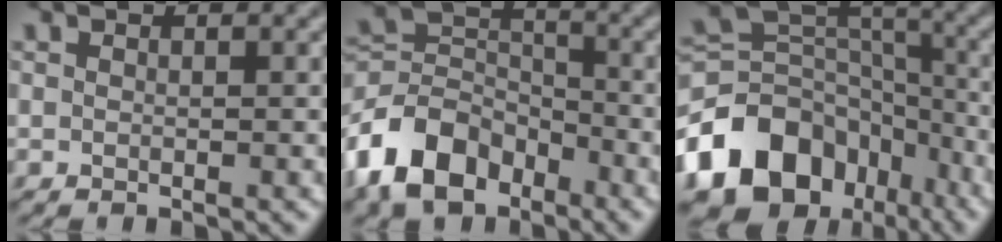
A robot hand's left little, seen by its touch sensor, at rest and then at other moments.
{"total": 8.3, "force": [-5.2, 5.1, 3.9], "torque": [-0.079, 0.004, -0.117]}
{"total": 12.4, "force": [-6.7, 8.8, 5.7], "torque": [-0.112, 0.013, -0.127]}